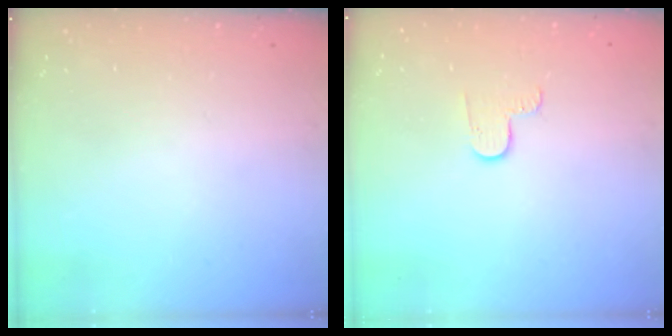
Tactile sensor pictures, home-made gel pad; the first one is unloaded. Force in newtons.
{"total": 3.3, "press": 3.3, "slide": 0.4}